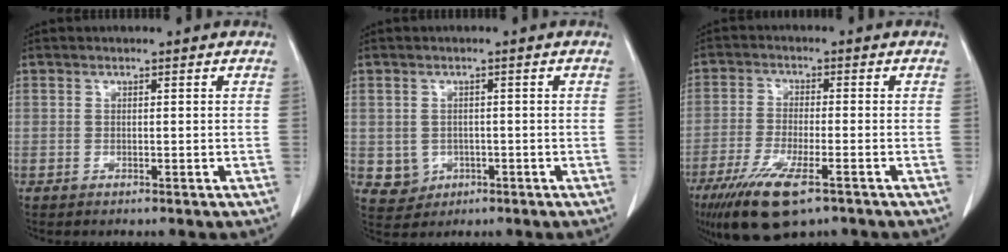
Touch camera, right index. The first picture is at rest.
{"total": 4.1, "force": [-0.7, 4.0, 0.7], "torque": [-0.003, 0.005, 0.001]}
{"total": 10.7, "force": [-6.6, 2.5, 8.0], "torque": [-0.150, -0.024, -0.110]}